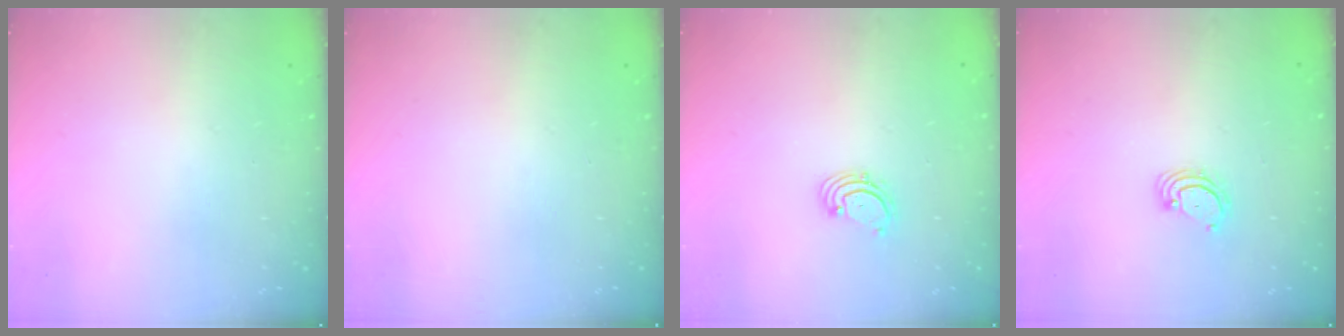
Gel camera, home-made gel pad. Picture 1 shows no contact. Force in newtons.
{"total": 0.0}
{"total": 1.6, "press": 1.6, "slide": 0.2}
{"total": 3.8, "press": 3.8, "slide": 0.4}